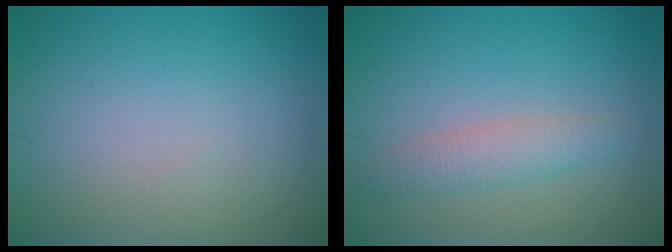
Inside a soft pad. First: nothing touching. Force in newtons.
{"total": 2.4, "press": 2.4, "slide": 0.0}